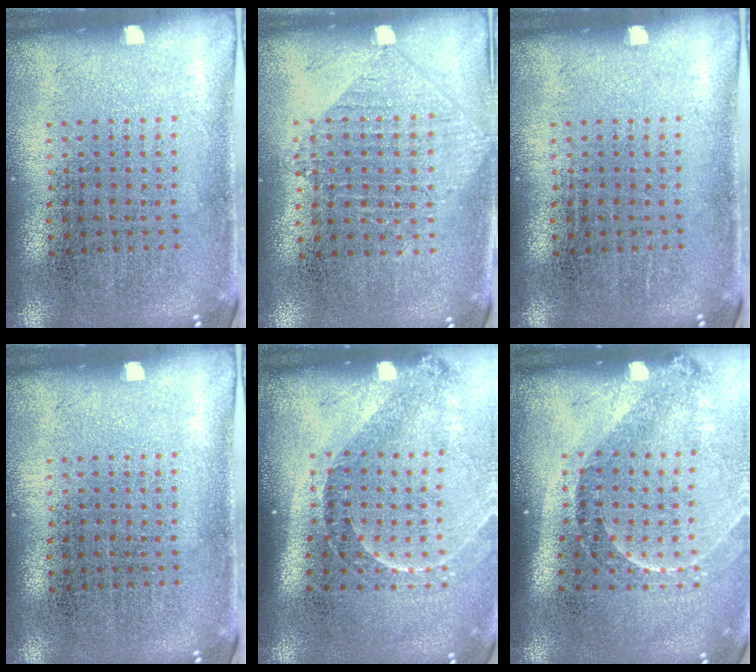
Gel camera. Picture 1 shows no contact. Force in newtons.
{"total": 0.9, "press": 0.9, "slide": 0.2}
{"total": 0.0}
{"total": 0.0}
{"total": 1.6, "press": 1.3, "slide": 0.9}
{"total": 1.6, "press": 1.3, "slide": 0.9}